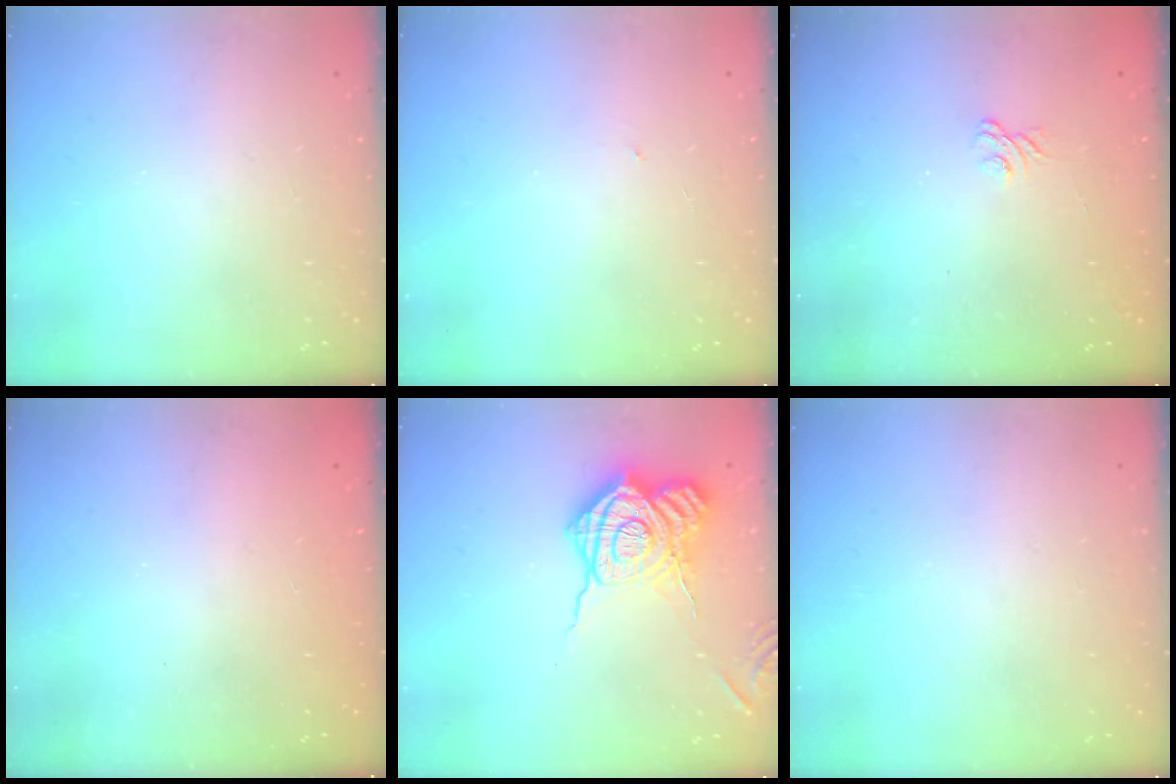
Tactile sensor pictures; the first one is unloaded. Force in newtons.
{"total": 0.6, "press": 0.6, "slide": 0.1}
{"total": 1.9, "press": 1.5, "slide": 1.1}
{"total": 2.6, "press": 2.4, "slide": 0.8}
{"total": 19.7, "press": 19.7, "slide": 1.0}
{"total": 0.0}